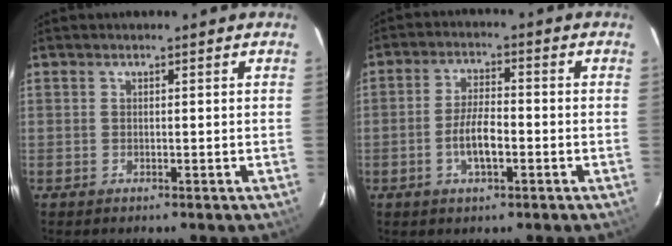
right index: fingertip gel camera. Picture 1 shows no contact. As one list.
[{"total": 6.0, "force": [-2.2, 2.0, 5.3], "torque": [-0.105, 0.005, -0.040]}]